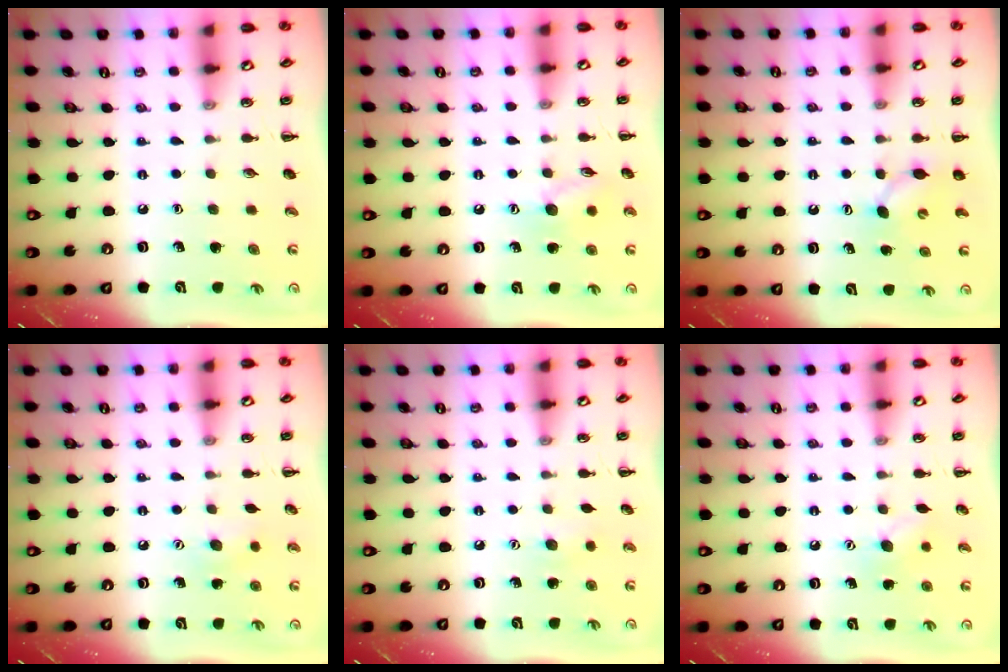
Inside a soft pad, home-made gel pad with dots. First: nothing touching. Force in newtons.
{"total": 8.6, "press": 8.5, "slide": 1.2}
{"total": 4.8, "press": 4.7, "slide": 1.3}
{"total": 6.6, "press": 6.5, "slide": 1.3}
{"total": 5.7, "press": 5.6, "slide": 1.0}
{"total": 7.0, "press": 6.8, "slide": 1.7}